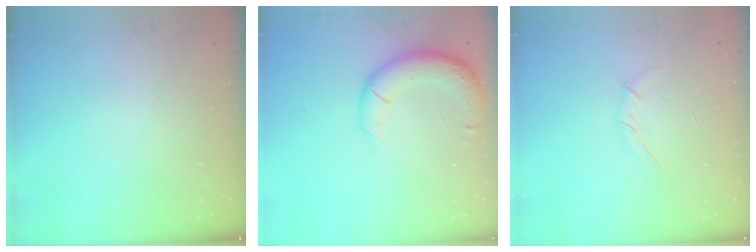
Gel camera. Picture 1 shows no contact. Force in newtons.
{"total": 14.1, "press": 13.5, "slide": 3.8}
{"total": 3.1, "press": 3.0, "slide": 0.8}